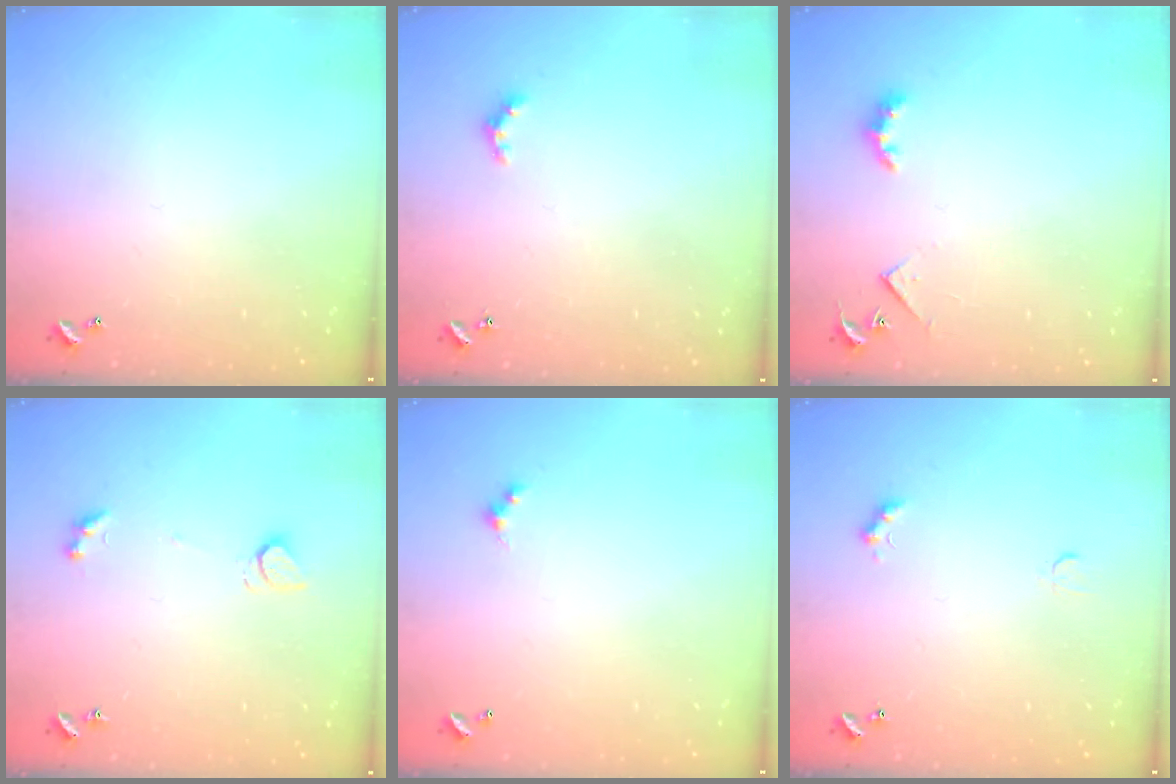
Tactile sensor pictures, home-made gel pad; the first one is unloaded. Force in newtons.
{"total": 3.6, "press": 3.6, "slide": 0.6}
{"total": 3.6, "press": 3.6, "slide": 0.6}
{"total": 1.4, "press": 1.2, "slide": 0.6}
{"total": 1.5, "press": 1.4, "slide": 0.3}
{"total": 2.4, "press": 2.3, "slide": 0.5}